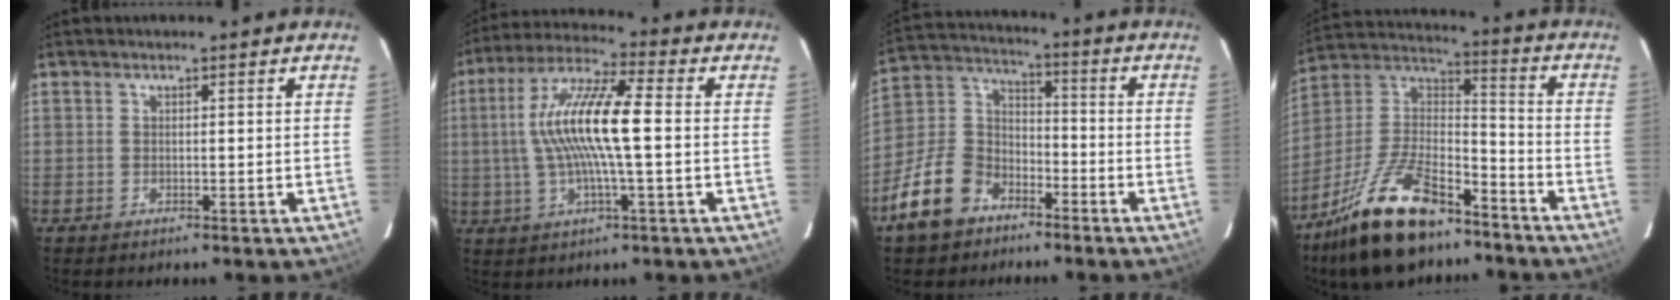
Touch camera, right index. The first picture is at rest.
{"total": 14.1, "force": [0.3, 1.9, 14.0], "torque": [-0.271, 0.013, -0.001]}
{"total": 14.5, "force": [-8.7, 9.7, 6.3], "torque": [-0.156, 0.039, -0.150]}
{"total": 21.1, "force": [-14.5, 8.5, 12.8], "torque": [-0.260, 0.003, -0.252]}